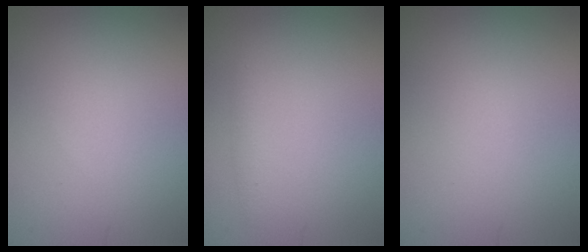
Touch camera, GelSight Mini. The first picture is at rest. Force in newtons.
{"total": 0.9, "press": 0.9, "slide": 0.0}
{"total": 0.0}